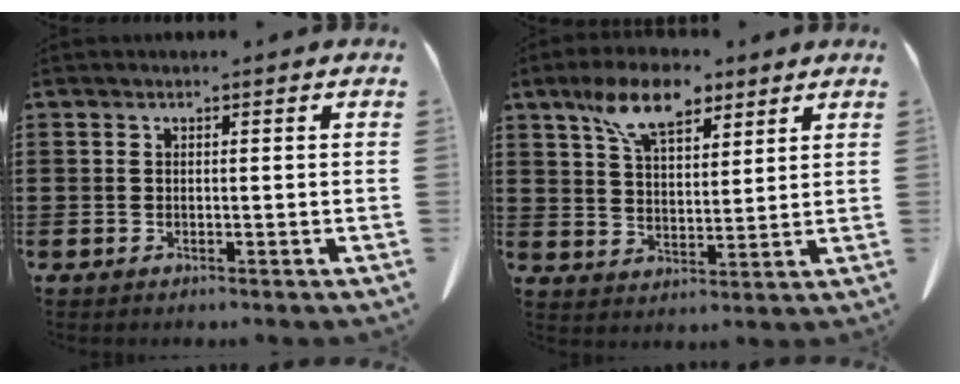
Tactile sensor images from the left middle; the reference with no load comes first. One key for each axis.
{"total": 9.6, "fx": 6.5, "fy": 4.2, "fz": 5.7, "tx": -0.115, "ty": -0.006, "tz": 0.117}